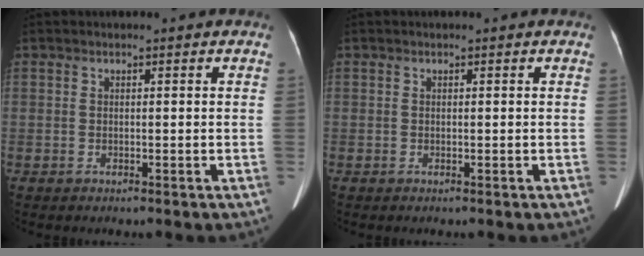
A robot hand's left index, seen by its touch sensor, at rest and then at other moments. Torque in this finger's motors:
{"motor_torque": [0.02, 0.02, 0.00, 0.01]}